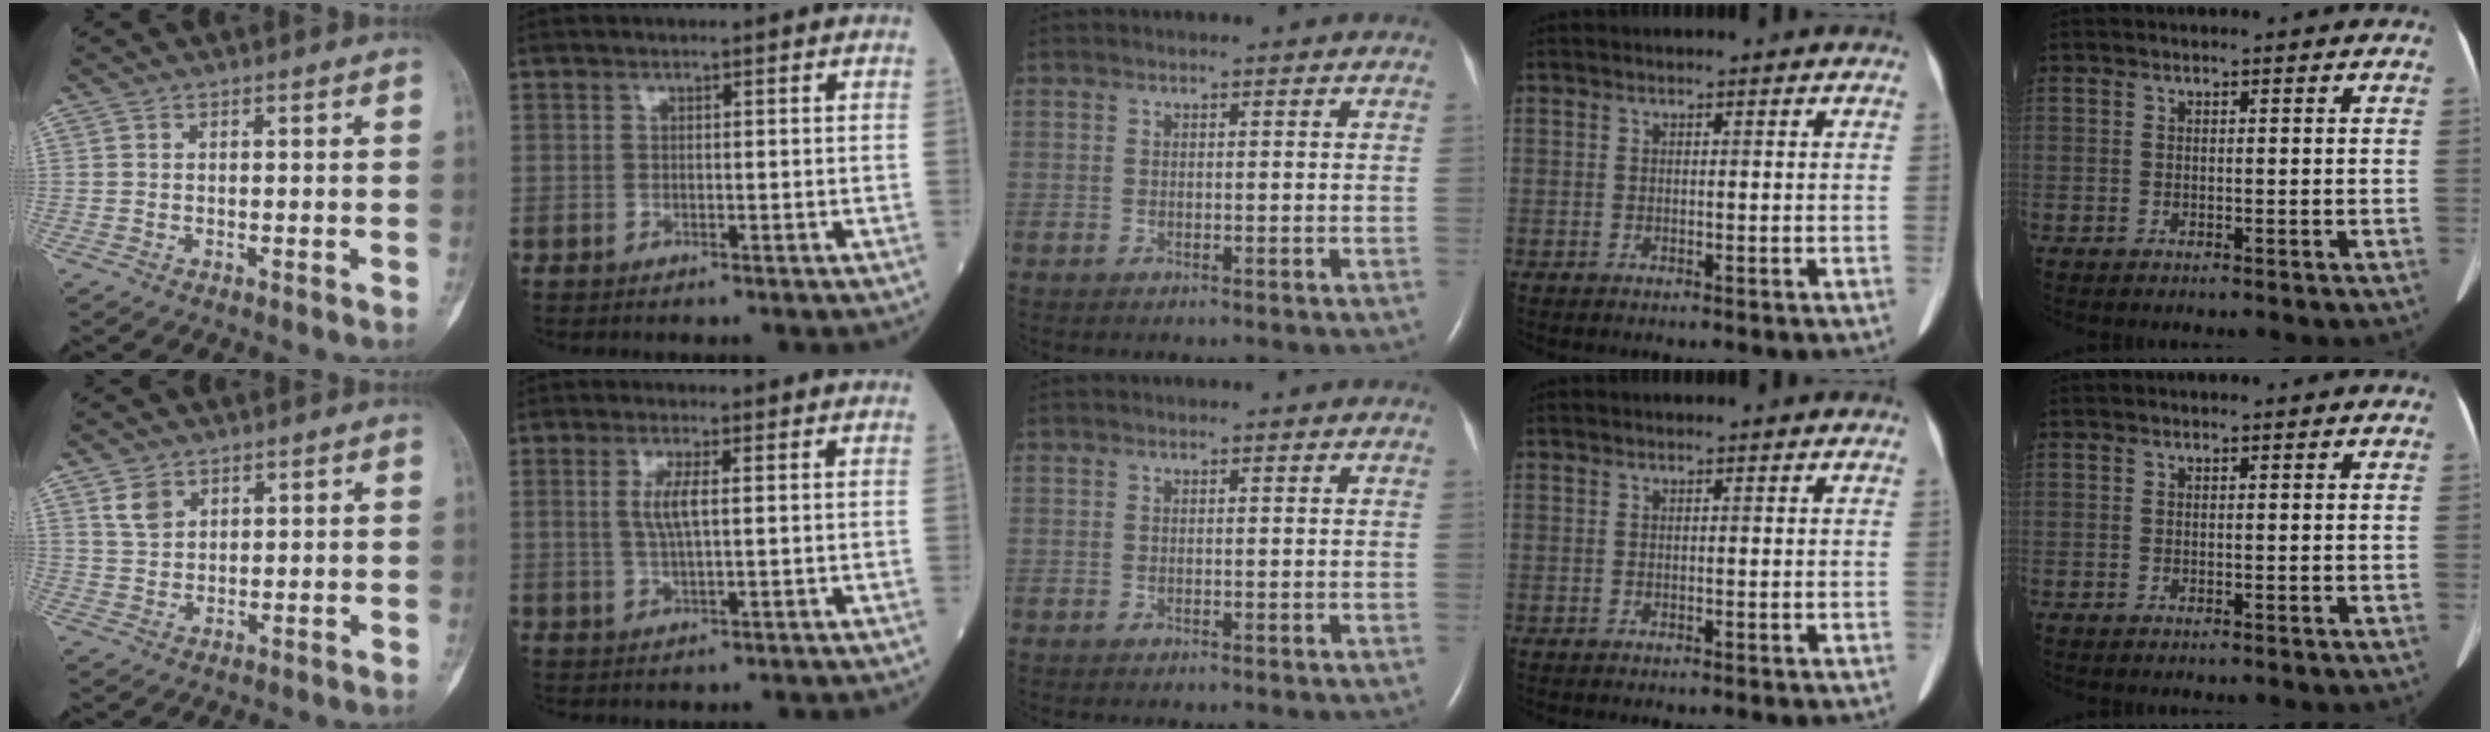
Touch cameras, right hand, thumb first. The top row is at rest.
{"thumb": {"total": 4.1, "force": [2.3, 2.9, 1.8], "torque": [-0.021, -0.012, 0.052]}, "index": {"total": 4.1, "force": [0.7, 0.7, 4.0], "torque": [-0.084, 0.000, 0.012]}}